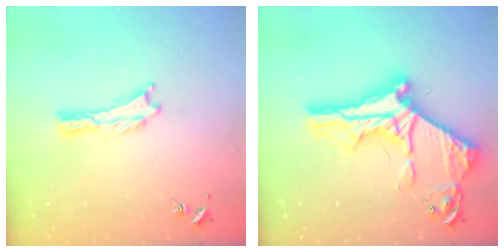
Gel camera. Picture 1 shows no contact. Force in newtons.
{"total": 11.5, "press": 11.5, "slide": 1.2}